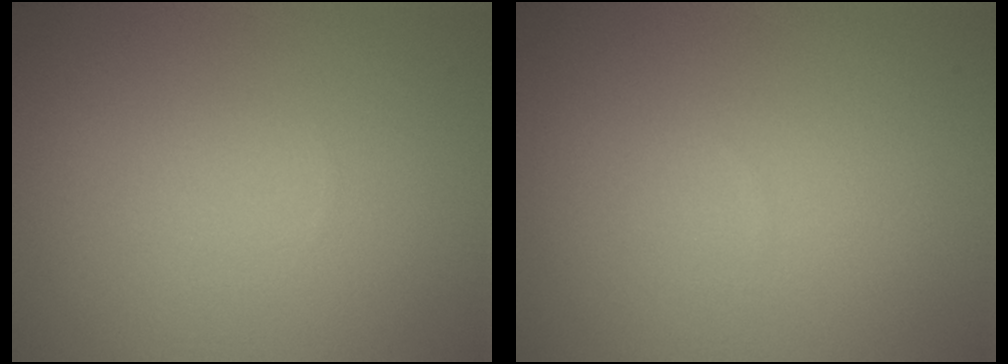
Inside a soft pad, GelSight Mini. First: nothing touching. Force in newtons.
{"total": 0.0}